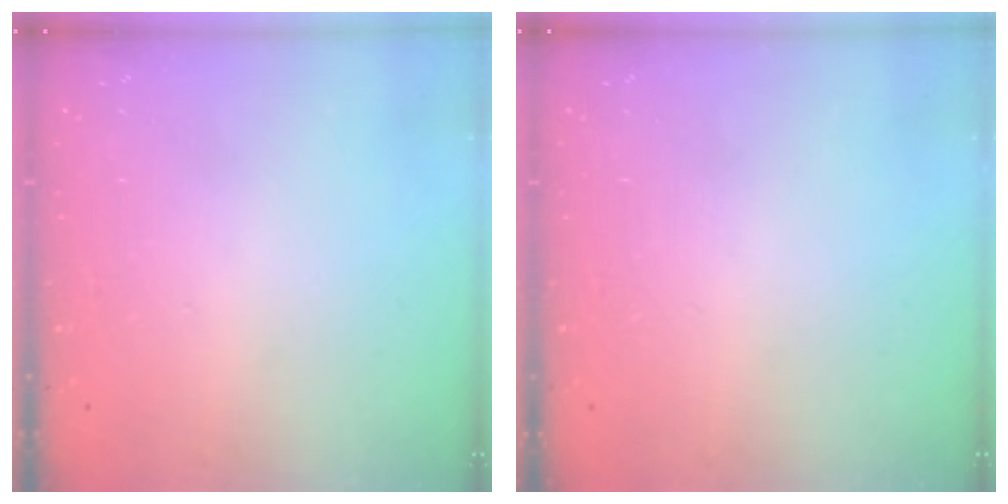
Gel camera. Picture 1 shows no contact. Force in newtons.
{"total": 0.0}